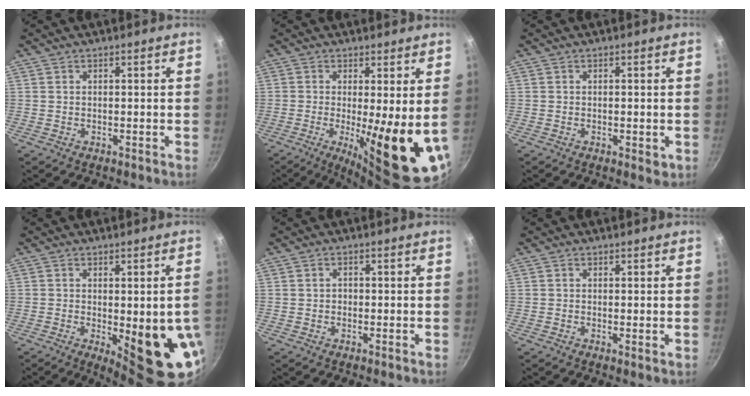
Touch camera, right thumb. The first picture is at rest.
{"total": 15.2, "force": [-1.4, 3.2, 14.8], "torque": [-0.199, -0.029, -0.013]}
{"total": 2.0, "force": [-0.4, 1.0, 1.7], "torque": [-0.025, -0.004, -0.005]}
{"total": 15.1, "force": [-3.0, 5.0, 14.0], "torque": [-0.153, -0.014, -0.025]}
{"total": 1.2, "force": [-0.2, 1.0, 0.6], "torque": [-0.007, 0.004, -0.004]}
{"total": 0.7, "force": [0.2, 0.3, 0.7], "torque": [-0.010, -0.007, -0.001]}